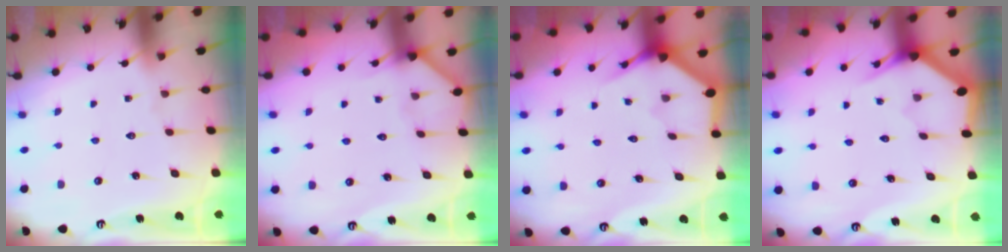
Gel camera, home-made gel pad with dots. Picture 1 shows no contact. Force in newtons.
{"total": 3.3, "press": 3.3, "slide": 0.3}
{"total": 3.6, "press": 3.5, "slide": 0.2}
{"total": 3.0, "press": 3.0, "slide": 0.2}